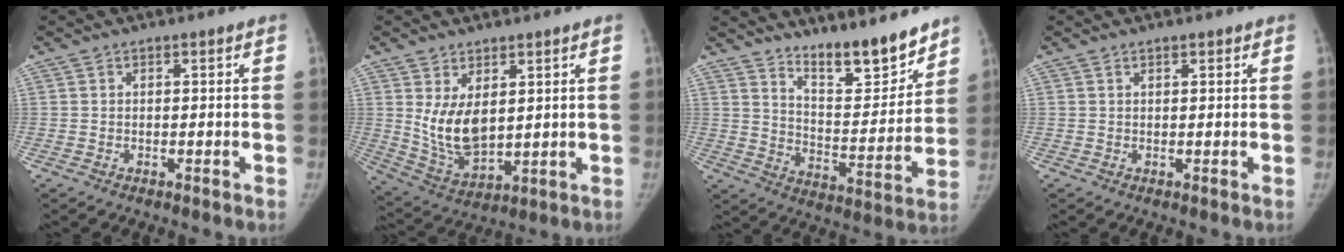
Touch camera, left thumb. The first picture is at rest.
{"total": 9.8, "force": [2.6, 5.5, 7.7], "torque": [-0.129, -0.027, 0.069]}
{"total": 14.3, "force": [11.7, 3.7, 7.4], "torque": [-0.074, -0.094, 0.198]}
{"total": 0.9, "force": [0.8, 0.4, 0.4], "torque": [-0.004, -0.004, 0.009]}